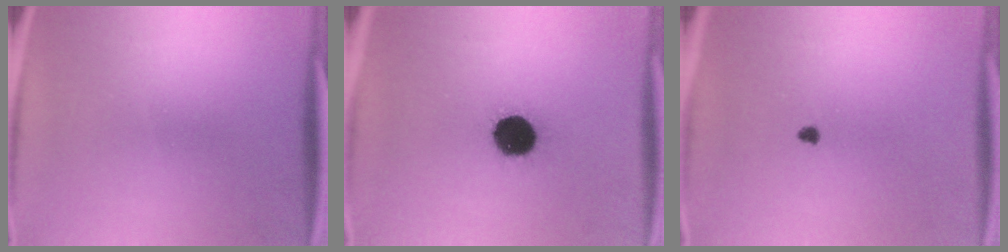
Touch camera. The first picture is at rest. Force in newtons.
{"total": 13.2}
{"total": 1.0}